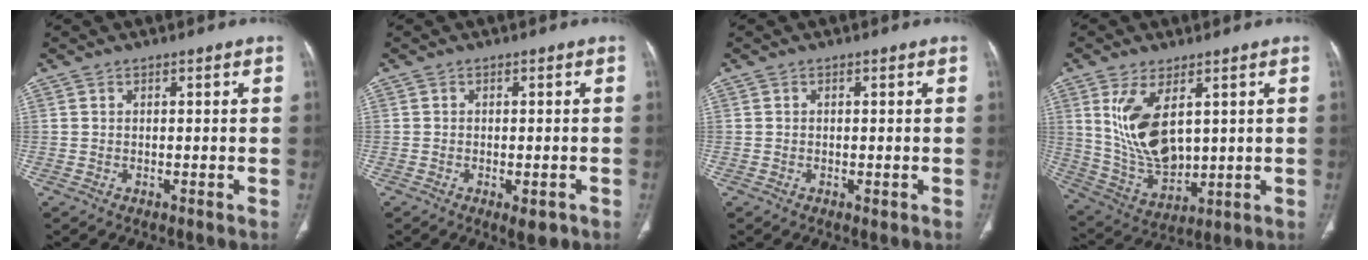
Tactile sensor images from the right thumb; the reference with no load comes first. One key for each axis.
{"total": 3.2, "fx": -1.5, "fy": 1.4, "fz": 2.4, "tx": -0.026, "ty": 0.001, "tz": -0.013}
{"total": 0.6, "fx": -0.2, "fy": 0.4, "fz": 0.5, "tx": -0.006, "ty": -0.002, "tz": -0.004}
{"total": 13.6, "fx": 4.1, "fy": 7.0, "fz": 10.9, "tx": -0.196, "ty": -0.023, "tz": 0.100}